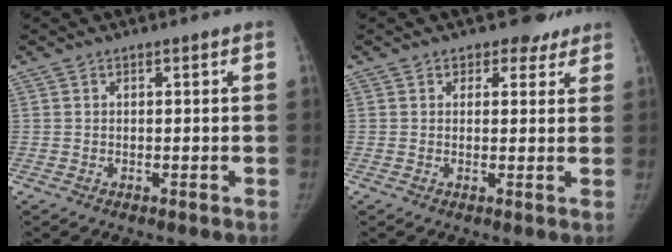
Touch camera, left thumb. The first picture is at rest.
{"total": 3.6, "force": [2.7, 2.4, 0.4], "torque": [0.024, -0.012, 0.030]}